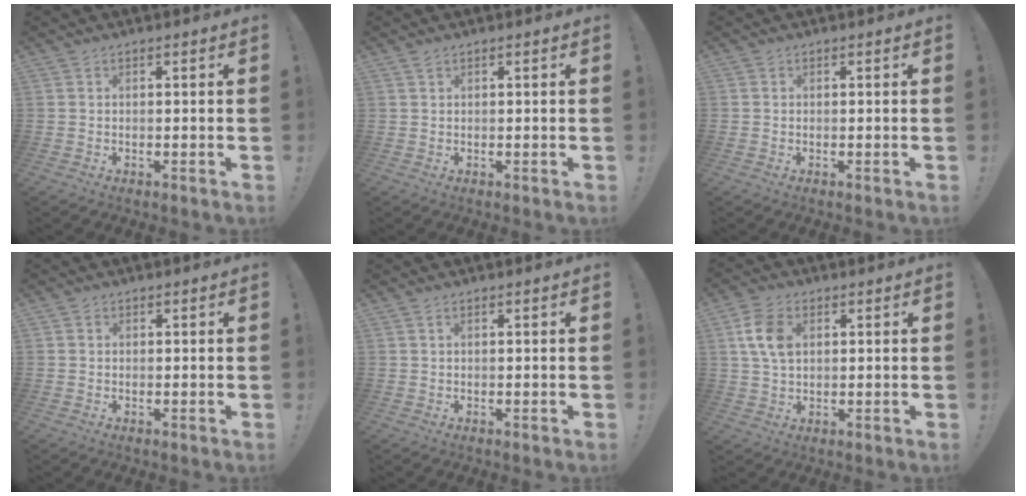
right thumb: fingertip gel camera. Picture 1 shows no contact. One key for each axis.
{"total": 0.8, "fx": 0.6, "fy": 0.3, "fz": 0.5, "tx": -0.009, "ty": 0.000, "tz": 0.011}
{"total": 0.0}
{"total": 0.7, "fx": 0.3, "fy": 0.6, "fz": -0.1, "tx": 0.007, "ty": -0.001, "tz": 0.005}
{"total": 0.6, "fx": 0.3, "fy": 0.2, "fz": 0.4, "tx": -0.008, "ty": 0.001, "tz": 0.006}
{"total": 9.5, "fx": 2.5, "fy": 6.6, "fz": 6.4, "tx": -0.122, "ty": 0.008, "tz": 0.050}